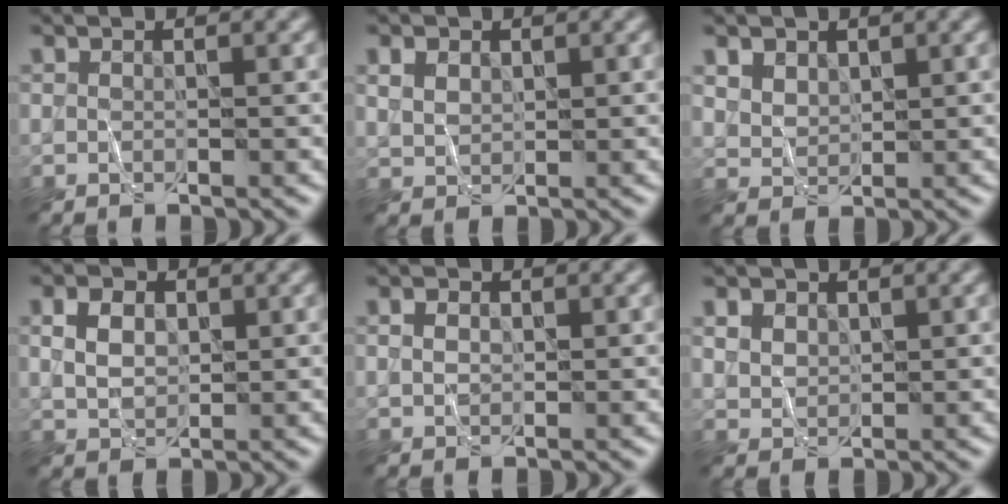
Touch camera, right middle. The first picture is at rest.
{"total": 2.0, "force": [1.0, 1.4, 1.0], "torque": [-0.024, 0.002, 0.022]}
{"total": 2.9, "force": [1.9, 1.8, 1.3], "torque": [-0.037, 0.002, 0.043]}
{"total": 3.1, "force": [0.8, 2.2, 2.0], "torque": [-0.041, 0.004, 0.014]}
{"total": 1.5, "force": [0.3, 1.1, 1.0], "torque": [-0.015, 0.003, 0.006]}
{"total": 3.6, "force": [1.9, 2.5, 1.7], "torque": [-0.051, 0.008, 0.039]}